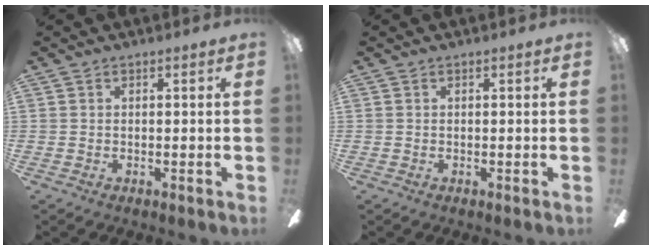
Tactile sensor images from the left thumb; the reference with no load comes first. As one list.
[{"total": 0.0}]